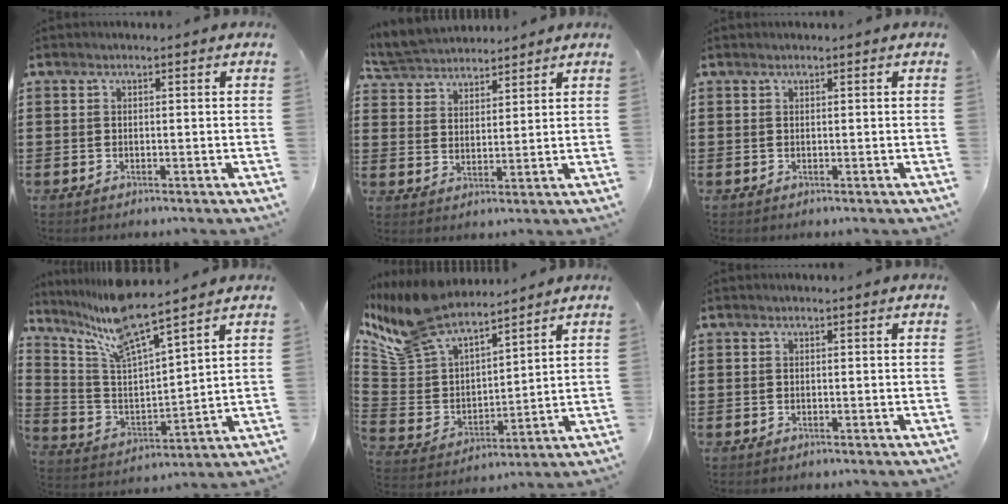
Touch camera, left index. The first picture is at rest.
{"total": 5.5, "force": [5.3, 1.3, 0.4], "torque": [-0.032, -0.015, 0.098]}
{"total": 0.0}
{"total": 9.7, "force": [8.2, 0.4, 5.2], "torque": [-0.130, -0.045, 0.141]}
{"total": 11.0, "force": [10.1, 3.4, 2.8], "torque": [-0.106, -0.059, 0.185]}
{"total": 0.0}